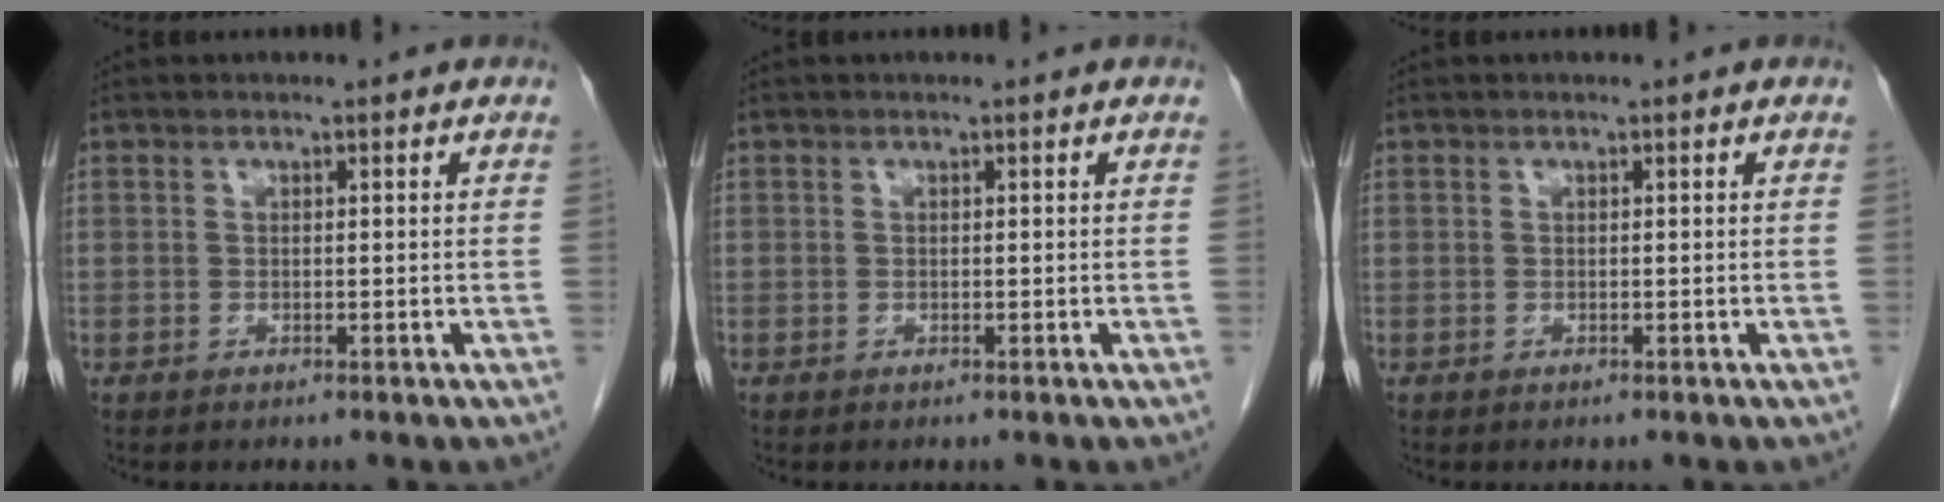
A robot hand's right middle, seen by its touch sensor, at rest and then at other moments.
{"total": 0.0}
{"total": 0.0}